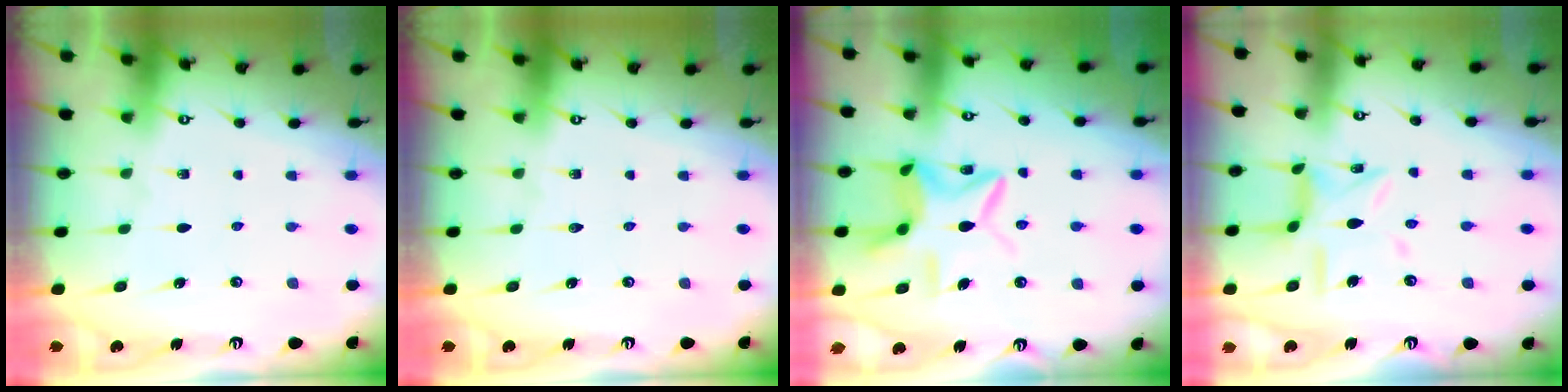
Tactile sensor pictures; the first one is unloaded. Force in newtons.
{"total": 0.0}
{"total": 11.4, "press": 11.4, "slide": 0.8}
{"total": 9.8, "press": 9.8, "slide": 0.8}